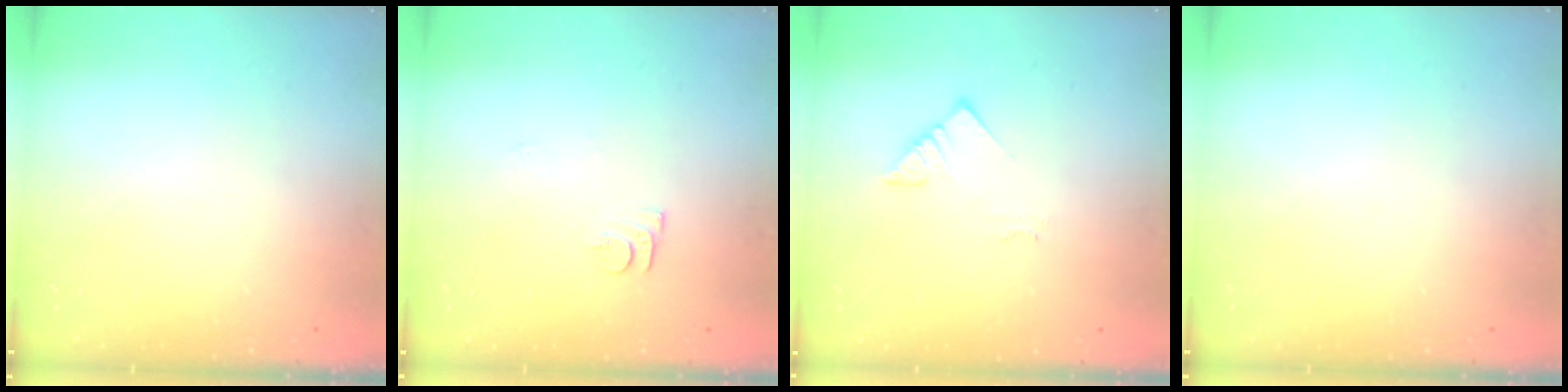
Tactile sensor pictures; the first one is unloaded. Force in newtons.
{"total": 7.5, "press": 7.4, "slide": 0.8}
{"total": 4.1, "press": 4.1, "slide": 0.3}
{"total": 0.0}